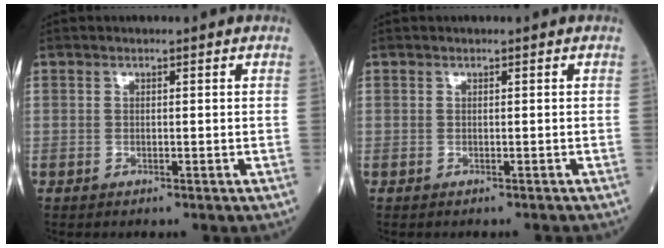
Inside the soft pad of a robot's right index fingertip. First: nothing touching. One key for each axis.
{"total": 0.6, "fx": -0.6, "fy": 0.0, "fz": 0.1, "tx": 0.001, "ty": 0.000, "tz": -0.010}